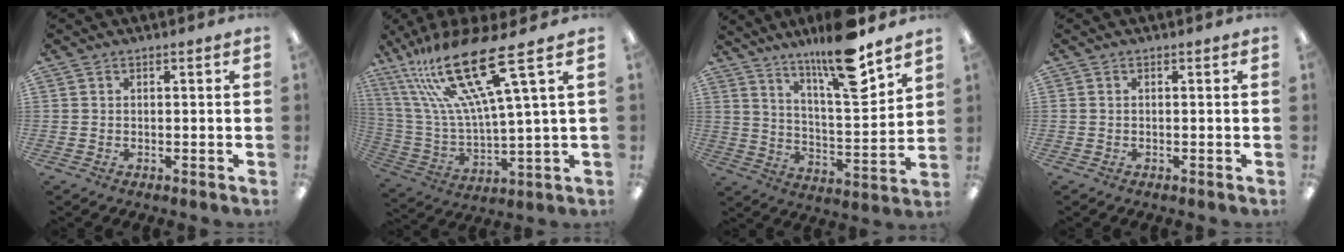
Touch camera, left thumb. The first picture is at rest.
{"total": 24.4, "force": [13.6, 5.7, 19.4], "torque": [-0.407, -0.074, 0.220]}
{"total": 16.7, "force": [13.0, 3.1, 10.1], "torque": [-0.166, -0.082, 0.210]}
{"total": 0.0}